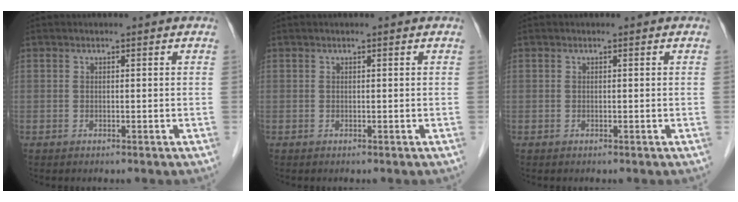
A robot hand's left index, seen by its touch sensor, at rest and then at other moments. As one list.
[{"total": 0.0}, {"total": 0.0}]